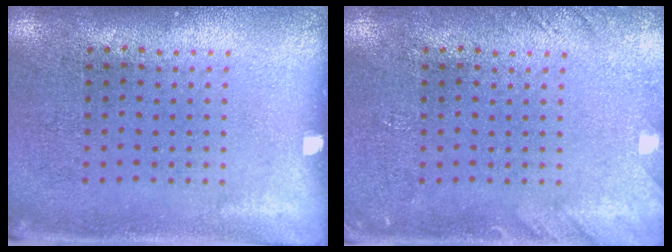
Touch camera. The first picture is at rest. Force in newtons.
{"total": 1.5, "press": 1.5, "slide": 0.2}